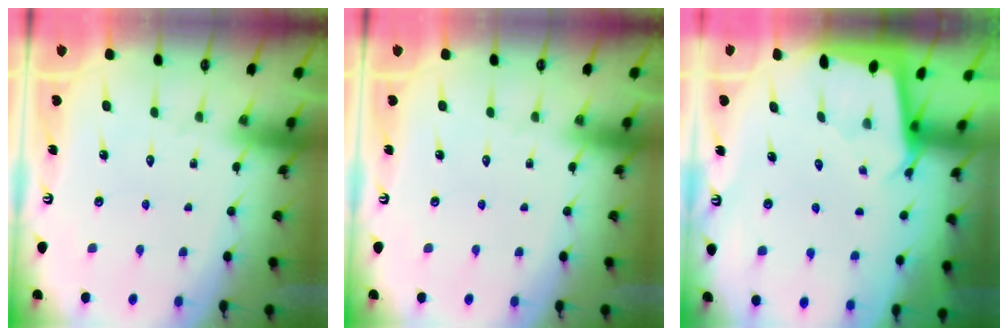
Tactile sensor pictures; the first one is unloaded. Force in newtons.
{"total": 0.0}
{"total": 2.3, "press": 2.3, "slide": 0.1}